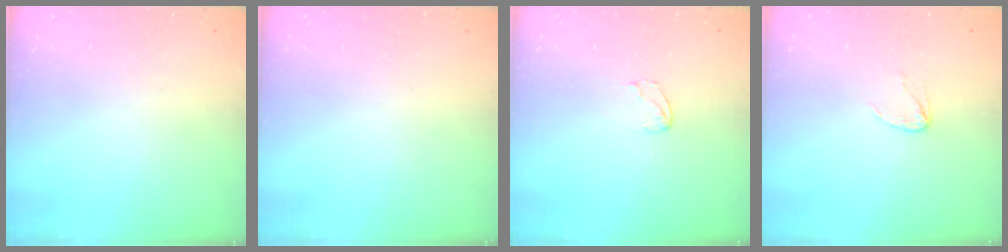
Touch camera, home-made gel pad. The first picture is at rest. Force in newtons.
{"total": 0.0}
{"total": 2.8, "press": 2.8, "slide": 0.2}
{"total": 2.7, "press": 2.7, "slide": 0.3}